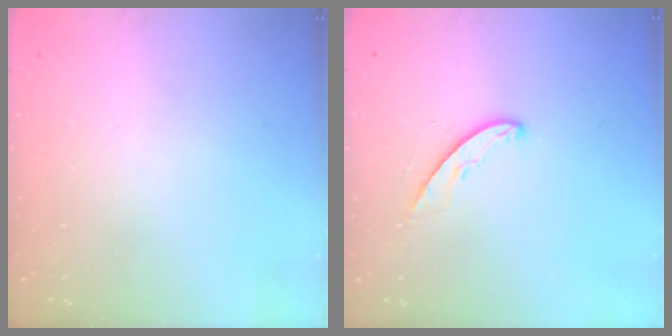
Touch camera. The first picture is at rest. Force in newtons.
{"total": 5.1, "press": 5.1, "slide": 0.2}